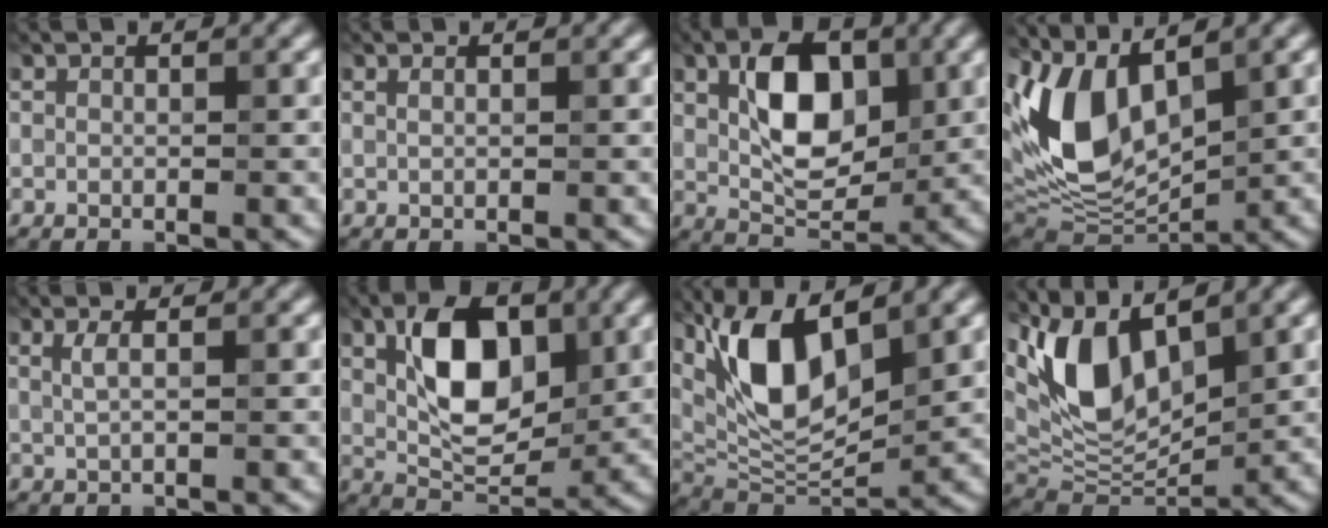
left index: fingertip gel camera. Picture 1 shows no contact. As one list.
[{"total": 0.7, "force": [0.4, 0.3, 0.5], "torque": [-0.009, -0.002, 0.005]}, {"total": 7.2, "force": [1.5, 4.1, 5.8], "torque": [-0.093, 0.002, 0.025]}, {"total": 9.9, "force": [2.2, 5.6, 7.8], "torque": [-0.173, -0.009, 0.040]}, {"total": 1.5, "force": [0.4, 0.5, 1.4], "torque": [-0.025, -0.001, 0.007]}, {"total": 8.1, "force": [1.8, 4.4, 6.5], "torque": [-0.105, 0.002, 0.031]}, {"total": 9.6, "force": [4.0, 4.0, 7.8], "torque": [-0.151, -0.006, 0.074]}, {"total": 10.2, "force": [4.2, 5.0, 7.7], "torque": [-0.164, 0.002, 0.077]}]